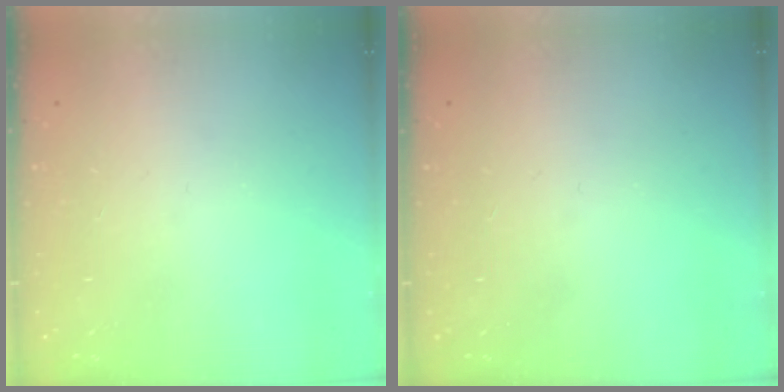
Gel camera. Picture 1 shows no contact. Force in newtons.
{"total": 0.0}